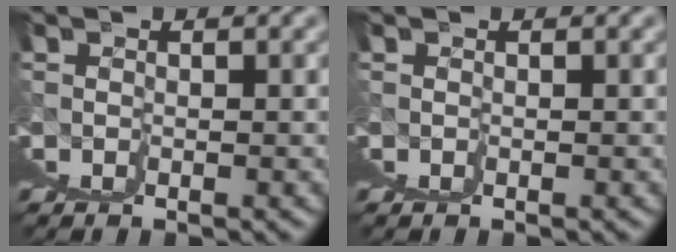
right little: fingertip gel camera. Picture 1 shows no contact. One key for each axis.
{"total": 0.0}